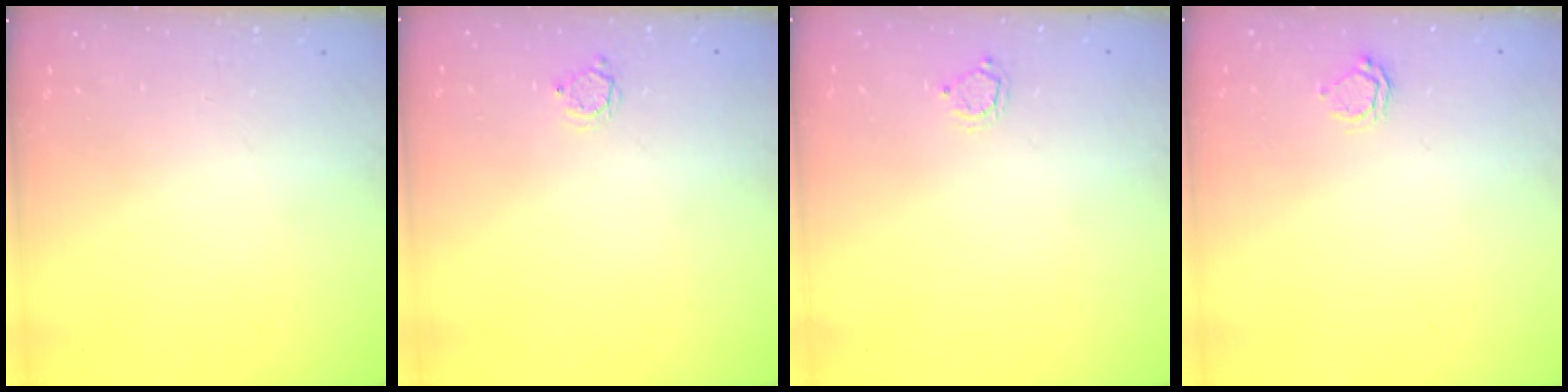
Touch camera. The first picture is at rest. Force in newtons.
{"total": 2.7, "press": 2.7, "slide": 0.2}
{"total": 2.8, "press": 2.8, "slide": 0.3}
{"total": 3.6, "press": 3.6, "slide": 0.4}